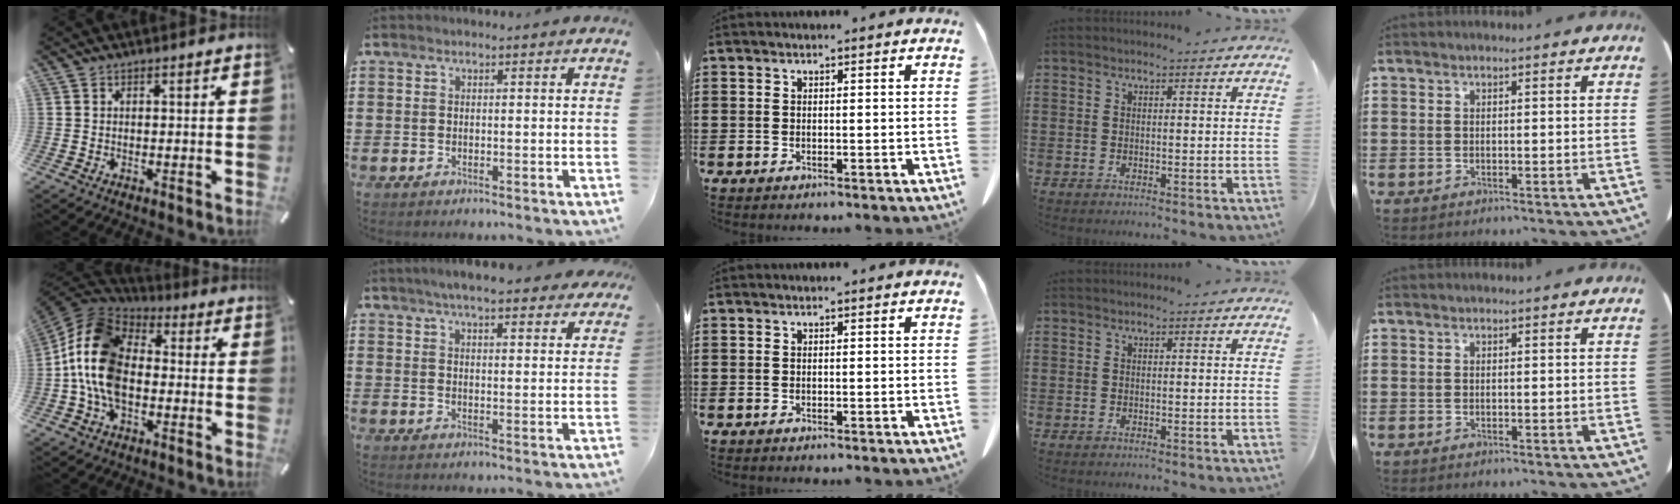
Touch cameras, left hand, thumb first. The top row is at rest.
{"thumb": {"total": 15.8, "force": [-2.7, 10.8, 11.2], "torque": [-0.256, 0.014, -0.058]}, "index": {"total": 5.8, "force": [5.2, 0.7, 2.4], "torque": [-0.063, -0.009, 0.095]}}